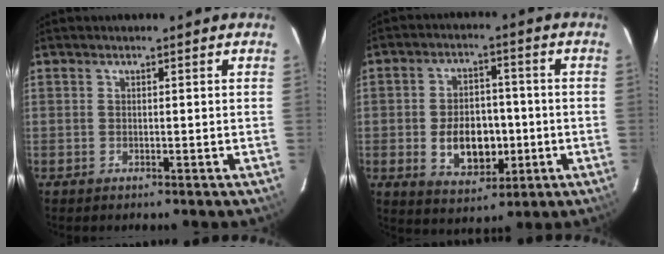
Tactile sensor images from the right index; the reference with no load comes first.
{"total": 10.5, "force": [-2.0, 7.0, 7.6], "torque": [-0.147, 0.006, -0.016]}